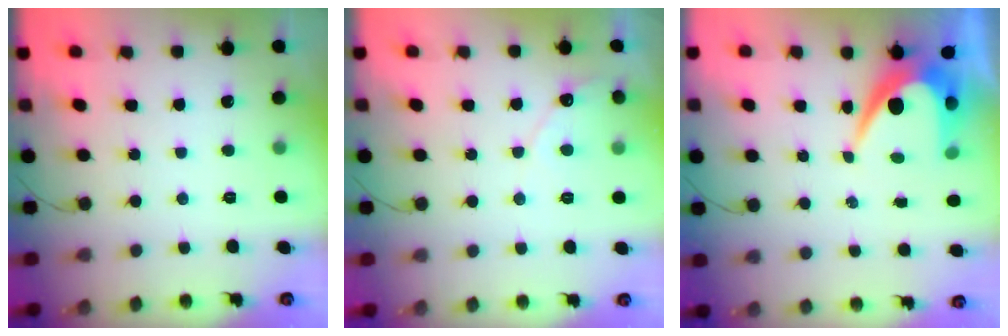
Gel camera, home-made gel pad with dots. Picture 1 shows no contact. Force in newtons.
{"total": 5.2, "press": 5.2, "slide": 0.5}
{"total": 8.8, "press": 8.8, "slide": 0.6}